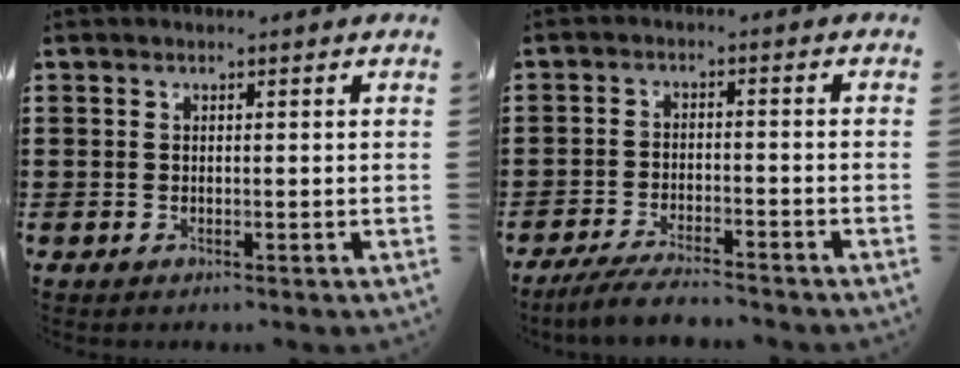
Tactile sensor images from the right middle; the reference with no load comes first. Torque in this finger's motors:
{"motor_torque": [2.14, 0.00, 0.05, 0.07]}